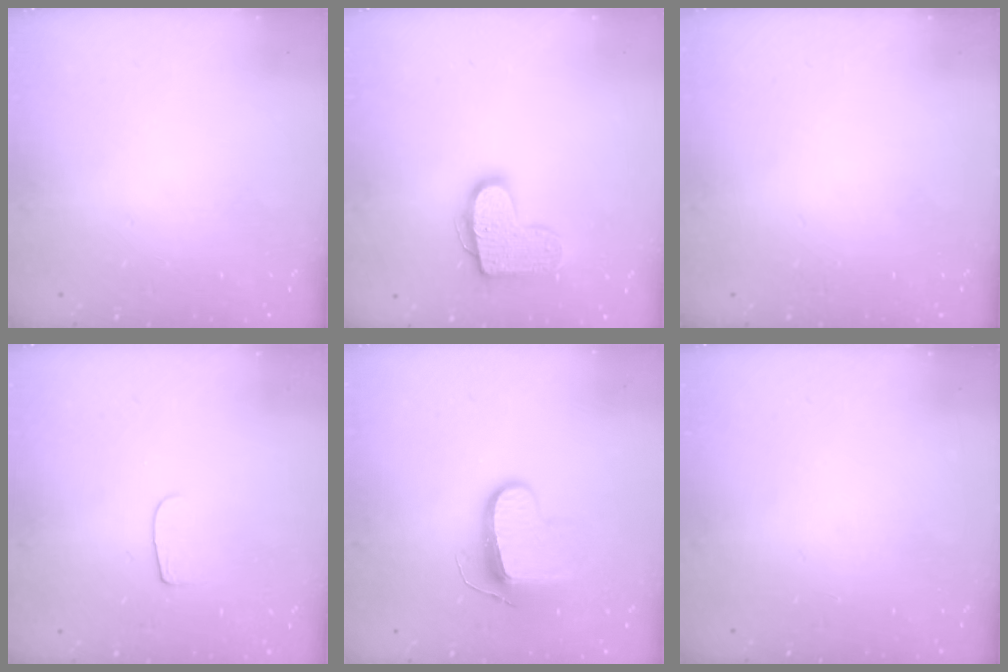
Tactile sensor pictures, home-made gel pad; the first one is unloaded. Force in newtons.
{"total": 12.8, "press": 12.8, "slide": 0.6}
{"total": 0.0}
{"total": 5.3, "press": 5.2, "slide": 0.6}
{"total": 9.9, "press": 9.9, "slide": 0.2}
{"total": 0.0}